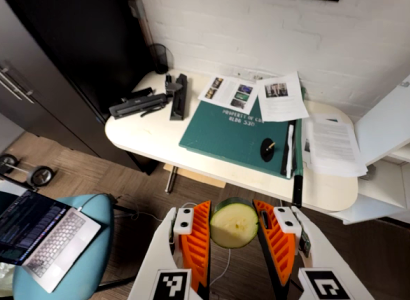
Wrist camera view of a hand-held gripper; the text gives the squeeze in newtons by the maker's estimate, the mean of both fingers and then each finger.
{"total": 9.8, "left": 9.8, "right": 9.7}